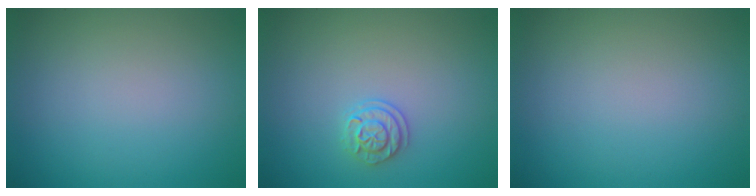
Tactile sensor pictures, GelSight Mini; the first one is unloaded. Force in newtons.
{"total": 1.9, "press": 1.7, "slide": 0.8}
{"total": 0.0}